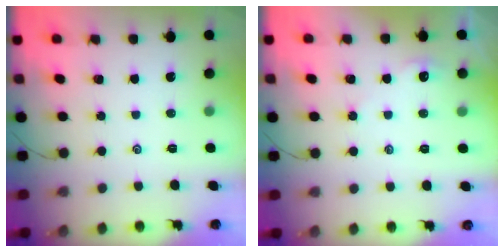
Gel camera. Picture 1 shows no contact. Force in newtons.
{"total": 2.9, "press": 2.9, "slide": 0.4}